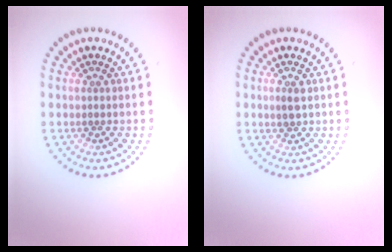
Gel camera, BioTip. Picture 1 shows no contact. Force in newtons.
{"total": 1.2, "press": 1.2, "slide": 0.3}